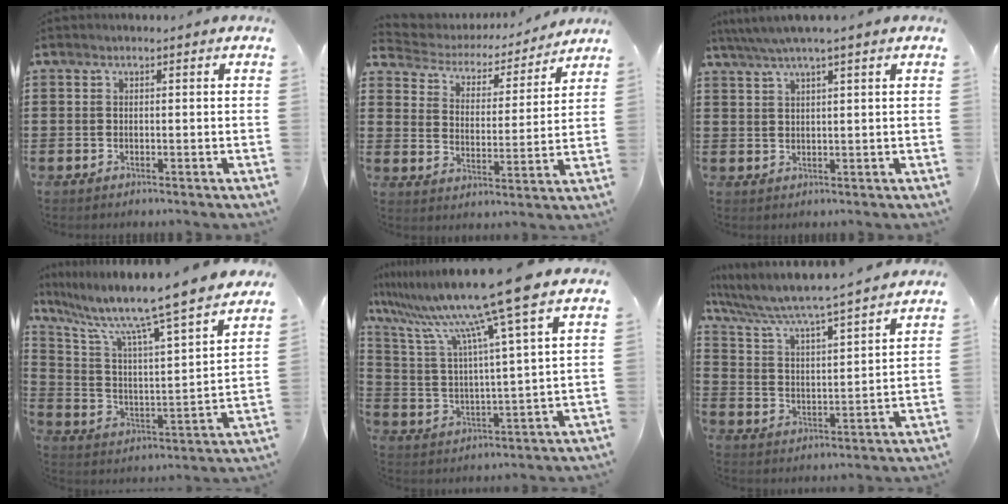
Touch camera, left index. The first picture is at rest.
{"total": 3.5, "force": [3.3, 1.1, 0.4], "torque": [-0.034, -0.025, 0.049]}
{"total": 3.3, "force": [2.3, -0.2, 2.4], "torque": [-0.051, -0.001, 0.040]}
{"total": 10.6, "force": [8.9, -0.3, 5.8], "torque": [-0.140, -0.074, 0.136]}
{"total": 13.9, "force": [10.7, -0.9, 8.9], "torque": [-0.202, -0.056, 0.169]}
{"total": 5.2, "force": [4.8, -0.4, 2.1], "torque": [-0.066, -0.042, 0.071]}